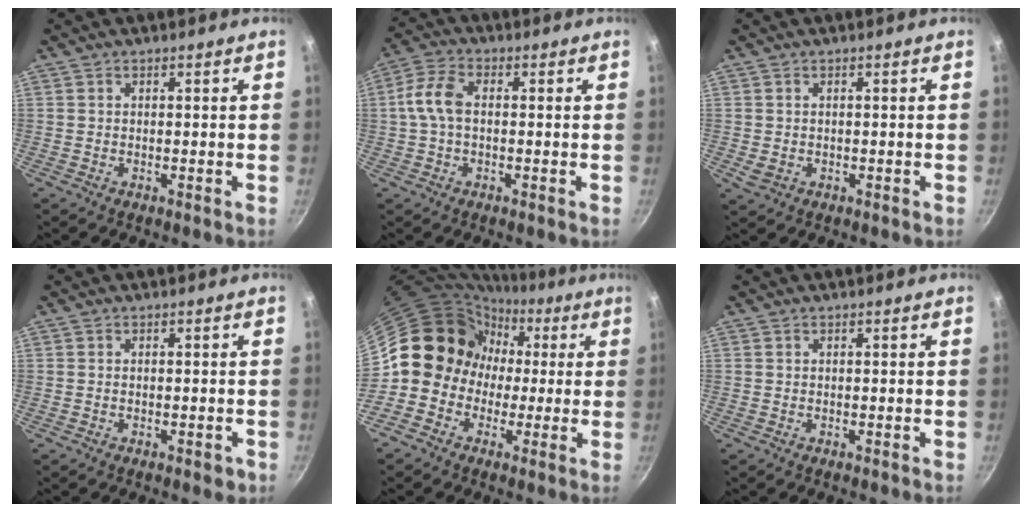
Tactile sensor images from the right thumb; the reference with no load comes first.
{"total": 6.8, "force": [0.2, 4.2, 5.4], "torque": [-0.115, 0.023, -0.005]}
{"total": 2.0, "force": [-0.2, 1.6, 1.2], "torque": [-0.022, -0.001, 0.003]}
{"total": 1.9, "force": [-0.9, 0.9, 1.4], "torque": [-0.018, 0.006, -0.009]}
{"total": 11.7, "force": [0.2, 11.0, 4.1], "torque": [-0.017, 0.034, -0.019]}
{"total": 0.0}